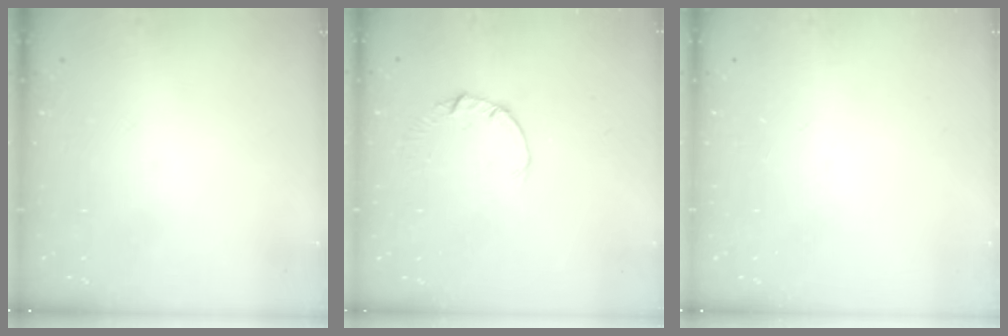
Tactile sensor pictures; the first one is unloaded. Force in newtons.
{"total": 0.5, "press": 0.5, "slide": 0.1}
{"total": 0.0}